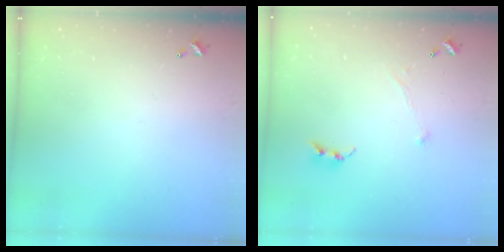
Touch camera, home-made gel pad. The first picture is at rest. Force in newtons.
{"total": 0.0}